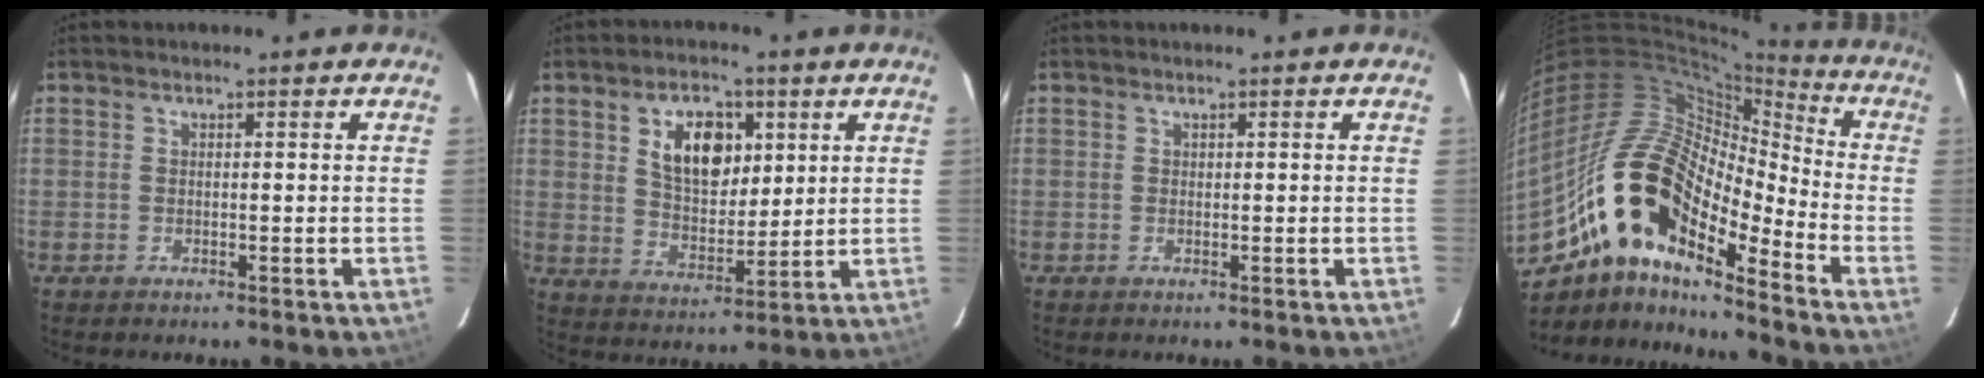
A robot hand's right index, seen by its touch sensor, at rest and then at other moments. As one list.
[{"total": 10.5, "force": [3.9, 6.2, 7.5], "torque": [-0.129, 0.012, 0.075]}, {"total": 0.0}, {"total": 20.1, "force": [-11.8, 7.8, 14.3], "torque": [-0.251, -0.010, -0.240]}]